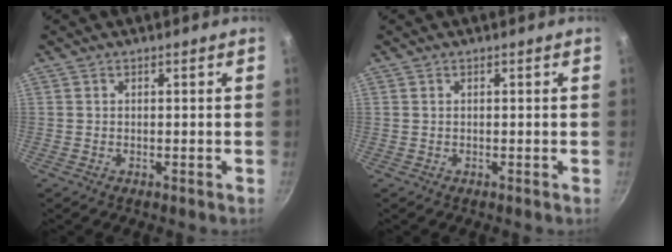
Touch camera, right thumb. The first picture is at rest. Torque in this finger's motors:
{"motor_torque": [0.05, 0.05, -0.06, -0.05, 0.03]}